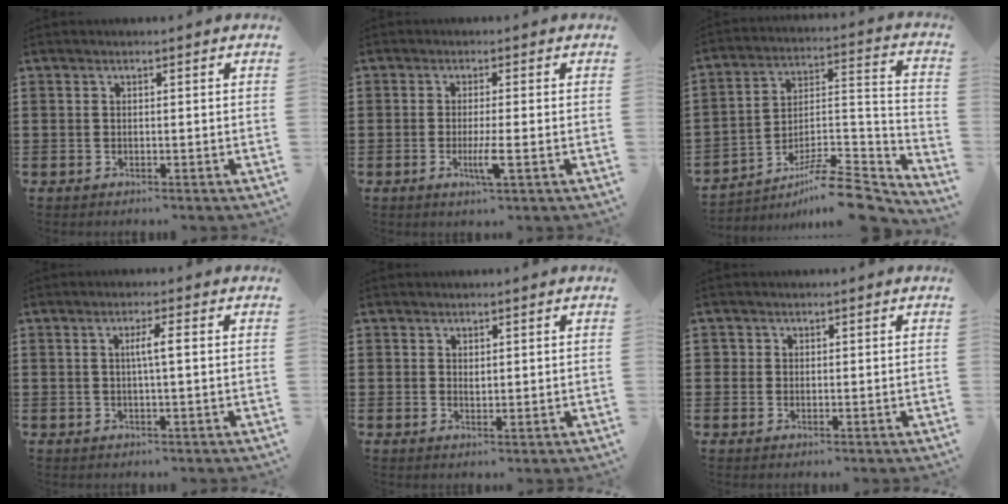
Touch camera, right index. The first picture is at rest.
{"total": 3.7, "force": [-1.3, 0.1, 3.5], "torque": [-0.067, -0.013, -0.024]}
{"total": 9.5, "force": [-7.8, 2.2, 4.9], "torque": [-0.070, 0.024, -0.150]}
{"total": 2.7, "force": [0.1, -0.1, 2.7], "torque": [-0.050, -0.002, -0.002]}
{"total": 0.8, "force": [0.5, 0.4, 0.4], "torque": [-0.010, 0.003, 0.008]}
{"total": 1.0, "force": [0.3, 0.9, -0.1], "torque": [-0.002, 0.005, 0.006]}